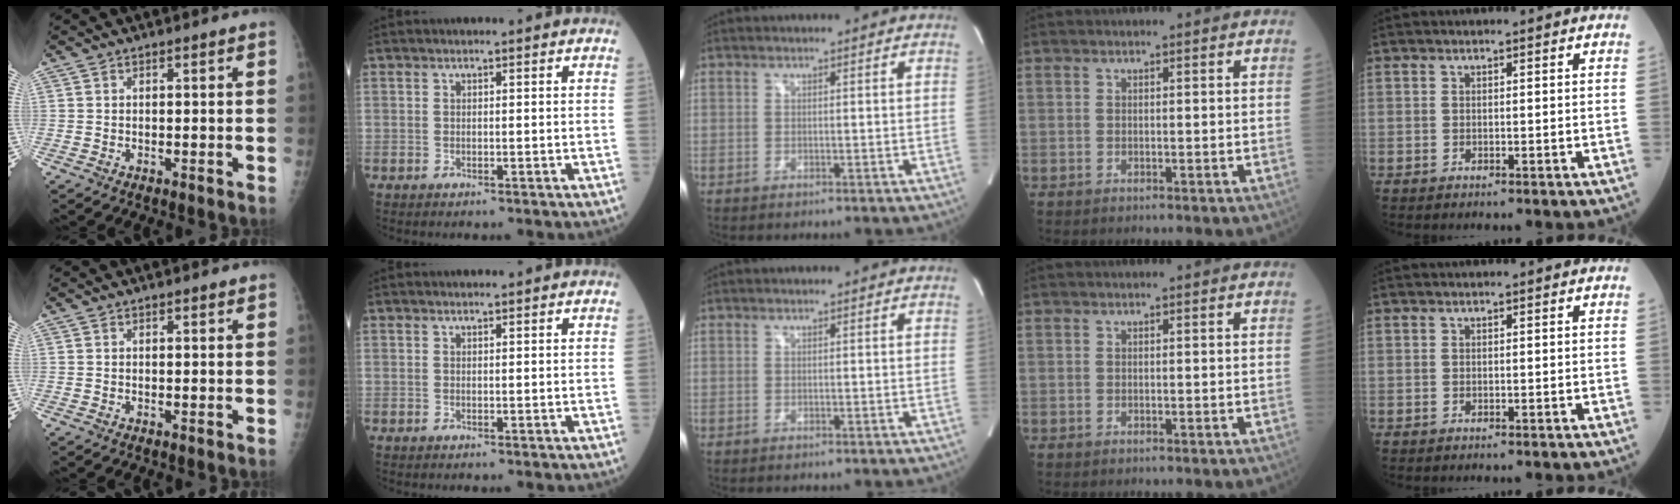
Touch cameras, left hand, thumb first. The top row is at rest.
{"thumb": {"total": 0.9, "force": [0.7, 0.3, 0.4], "torque": [-0.006, -0.003, 0.009]}, "index": {"total": 0.8, "force": [0.8, 0.0, 0.2], "torque": [-0.006, 0.003, 0.013]}}